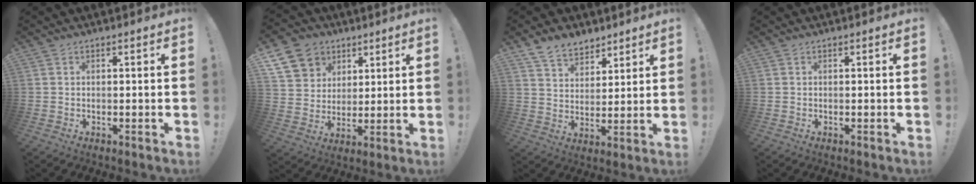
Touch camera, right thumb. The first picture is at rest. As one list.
[{"total": 12.8, "force": [6.4, 10.3, 4.1], "torque": [-0.061, -0.034, 0.130]}, {"total": 9.1, "force": [7.2, 5.0, 2.3], "torque": [-0.043, -0.049, 0.142]}, {"total": 0.0}]